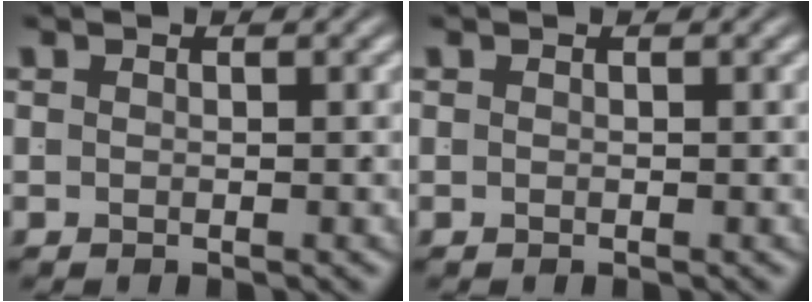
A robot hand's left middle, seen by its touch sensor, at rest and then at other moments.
{"total": 0.0}